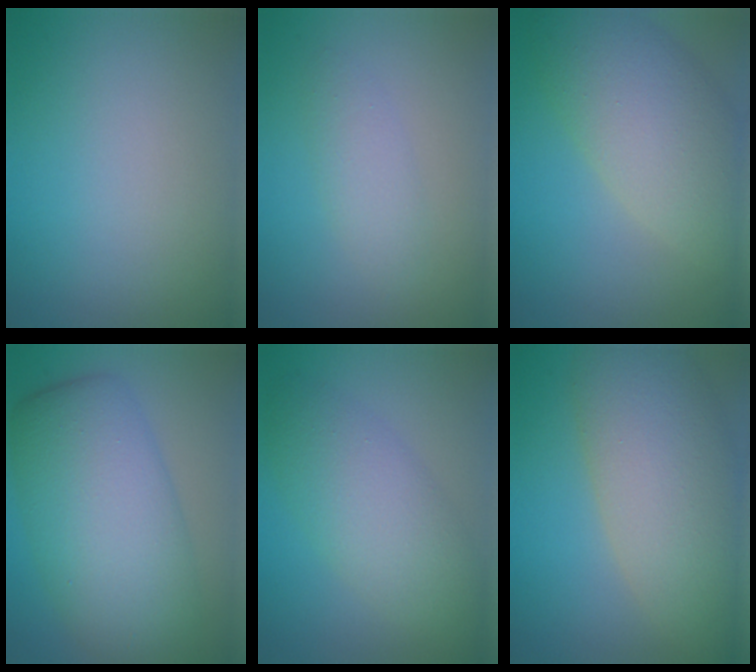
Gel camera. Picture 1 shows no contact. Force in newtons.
{"total": 2.1, "press": 2.1, "slide": 0.1}
{"total": 8.1, "press": 8.1, "slide": 0.5}
{"total": 9.8, "press": 9.8, "slide": 0.2}
{"total": 5.5, "press": 5.5, "slide": 0.3}
{"total": 9.9, "press": 9.8, "slide": 1.0}